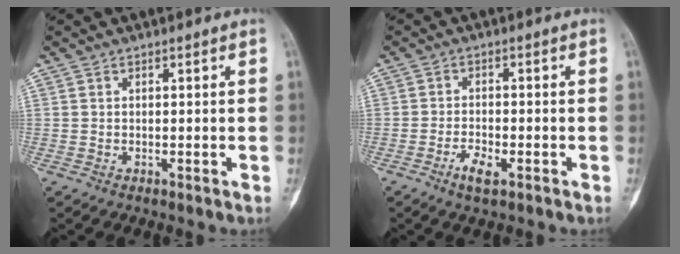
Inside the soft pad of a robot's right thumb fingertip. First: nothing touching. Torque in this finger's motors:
{"motor_torque": [-0.16, -0.03, -0.02, 0.38, -0.02]}